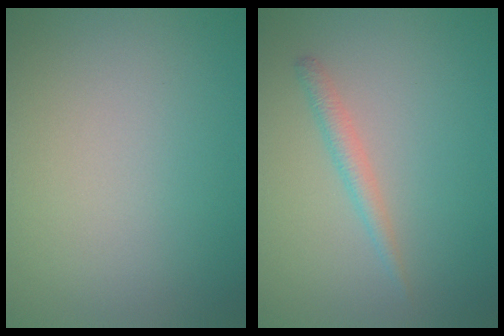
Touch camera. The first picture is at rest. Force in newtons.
{"total": 1.5, "press": 1.5, "slide": 0.0}